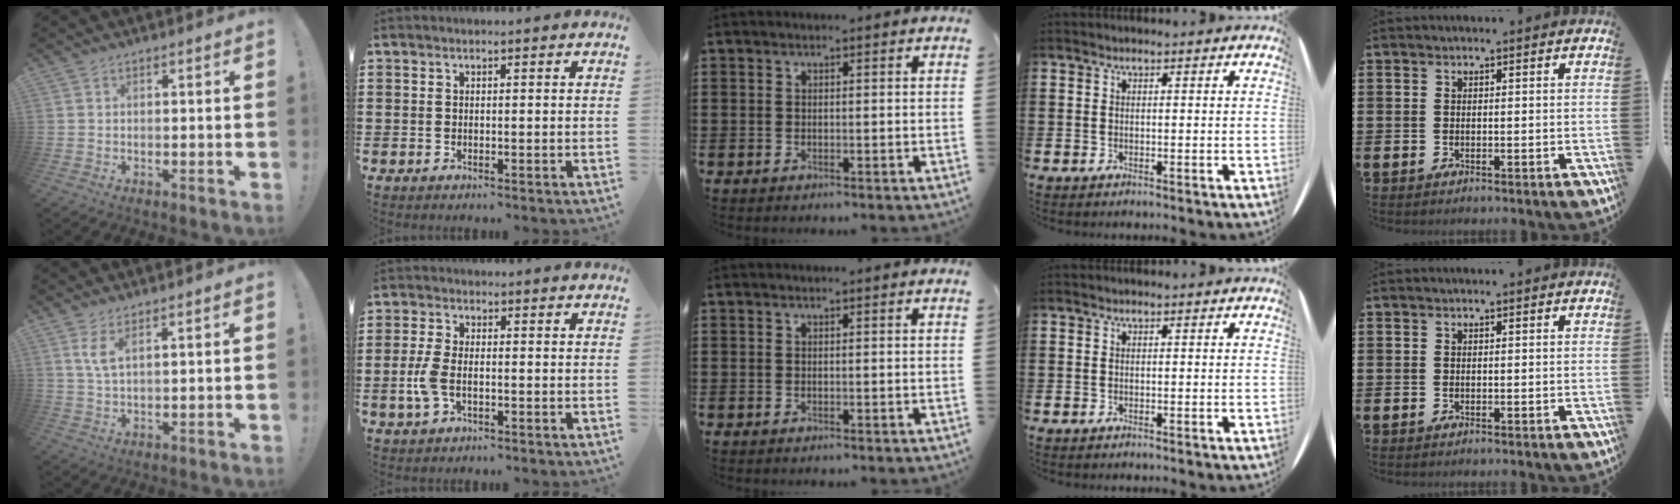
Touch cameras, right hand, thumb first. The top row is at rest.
{"thumb": {"total": 3.8, "force": [2.0, 0.9, 3.1], "torque": [-0.065, -0.004, 0.036]}, "index": {"total": 4.6, "force": [-1.0, 2.2, 3.9], "torque": [-0.097, -0.007, -0.024]}}